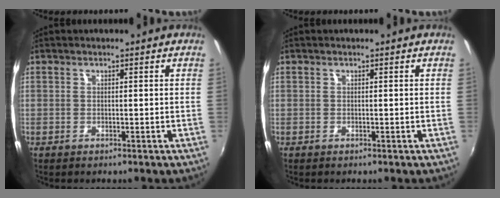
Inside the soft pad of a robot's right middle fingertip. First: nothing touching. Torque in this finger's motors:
{"motor_torque": [-0.02, -0.02, 0.00, 0.00]}